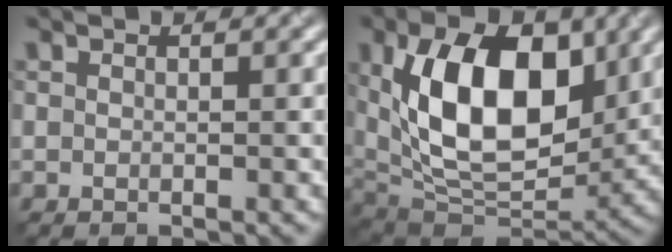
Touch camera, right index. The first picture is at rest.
{"total": 12.8, "force": [2.8, 7.3, 10.1], "torque": [-0.162, -0.005, 0.046]}